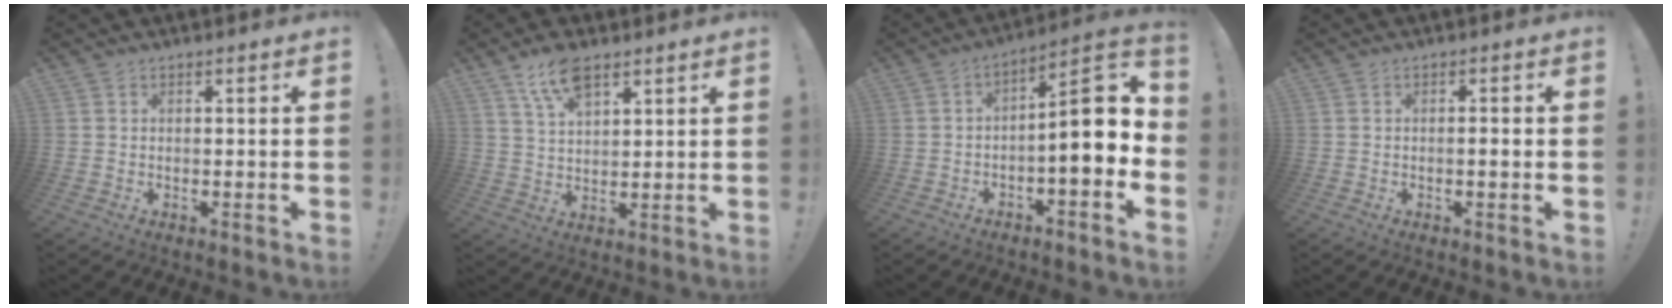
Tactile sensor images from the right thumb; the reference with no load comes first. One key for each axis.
{"total": 9.0, "fx": 5.8, "fy": 4.0, "fz": 5.7, "tx": -0.106, "ty": -0.017, "tz": 0.107}
{"total": 12.5, "fx": -1.0, "fy": 3.2, "fz": 12.1, "tx": -0.175, "ty": 0.004, "tz": -0.021}
{"total": 1.9, "fx": -0.5, "fy": -0.1, "fz": 1.8, "tx": -0.031, "ty": 0.001, "tz": -0.012}